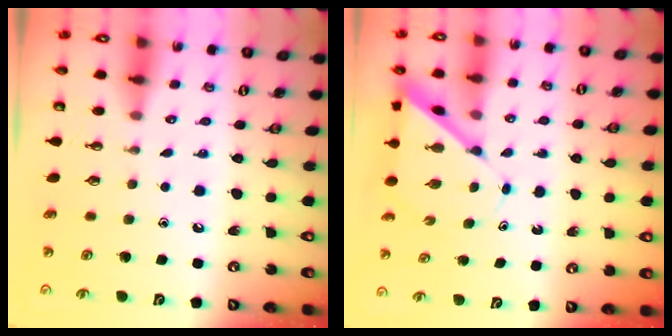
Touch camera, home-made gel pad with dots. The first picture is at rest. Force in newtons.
{"total": 6.7, "press": 6.7, "slide": 0.6}